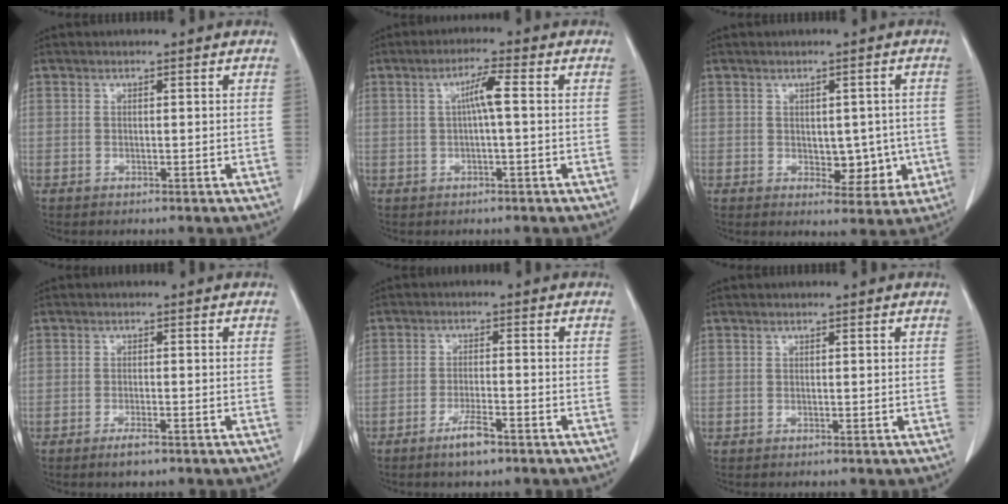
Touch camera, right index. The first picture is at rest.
{"total": 3.9, "force": [0.5, 0.2, 3.8], "torque": [-0.070, 0.012, 0.008]}
{"total": 5.8, "force": [-0.7, 3.5, 4.6], "torque": [-0.045, 0.005, 0.002]}
{"total": 2.7, "force": [-1.9, 0.5, 1.8], "torque": [-0.030, -0.001, -0.026]}
{"total": 4.3, "force": [-2.9, 0.6, 3.0], "torque": [-0.058, -0.002, -0.050]}
{"total": 0.0}